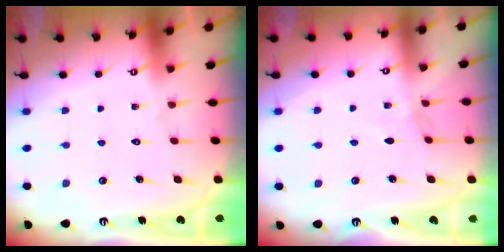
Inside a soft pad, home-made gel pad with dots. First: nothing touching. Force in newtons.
{"total": 2.5, "press": 2.5, "slide": 0.4}